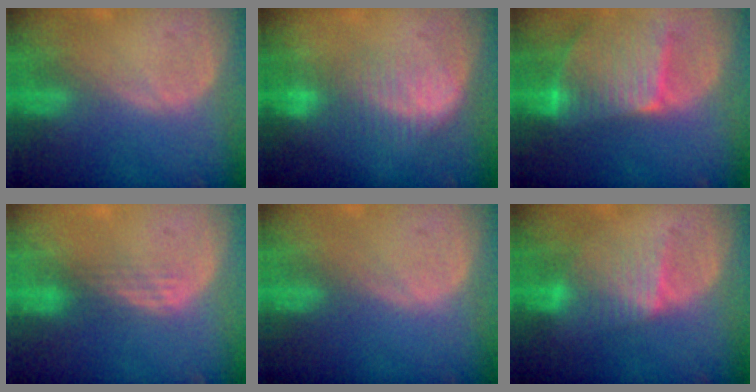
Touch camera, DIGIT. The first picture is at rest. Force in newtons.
{"total": 7.2, "press": 6.2, "slide": 3.7}
{"total": 9.6, "press": 8.5, "slide": 4.5}
{"total": 3.0, "press": 2.6, "slide": 1.4}
{"total": 0.0}
{"total": 5.0, "press": 4.9, "slide": 0.4}